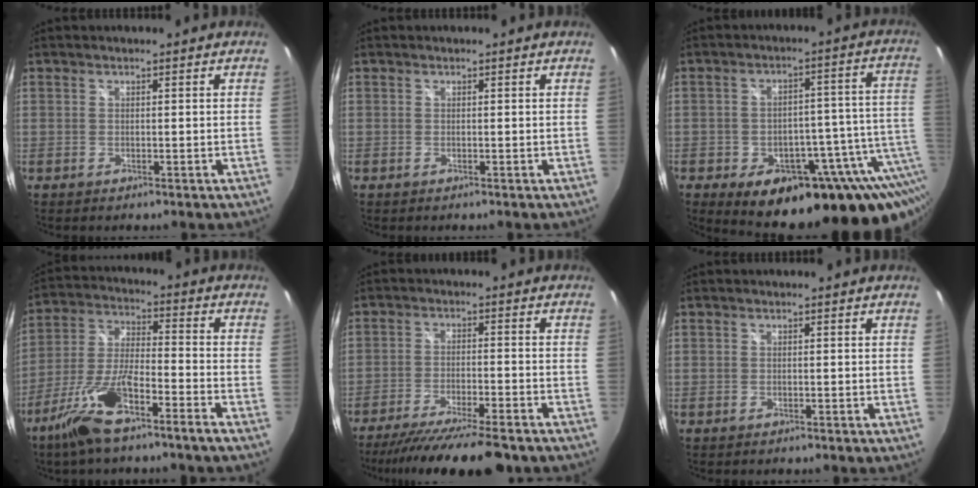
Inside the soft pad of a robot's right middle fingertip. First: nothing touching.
{"total": 0.0}
{"total": 24.9, "force": [-10.1, 12.1, 19.3], "torque": [-0.257, -0.013, -0.121]}
{"total": 12.5, "force": [-8.5, 1.5, 9.1], "torque": [-0.203, -0.013, -0.160]}
{"total": 16.3, "force": [-14.0, 1.7, 8.3], "torque": [-0.161, -0.032, -0.219]}
{"total": 0.0}